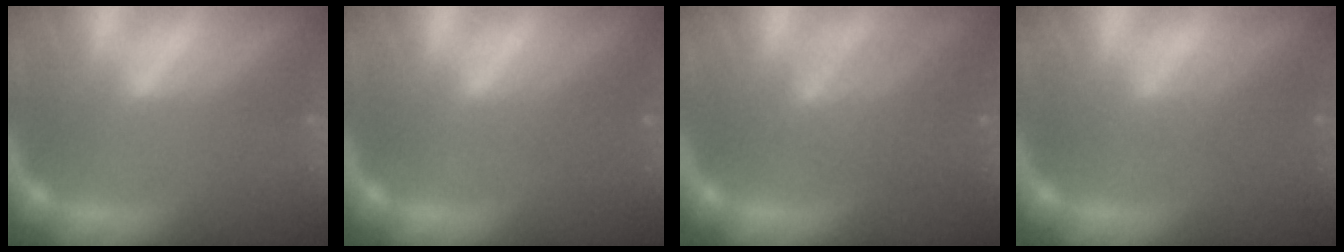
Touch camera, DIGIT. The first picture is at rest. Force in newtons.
{"total": 2.0}
{"total": 5.1}
{"total": 2.5}